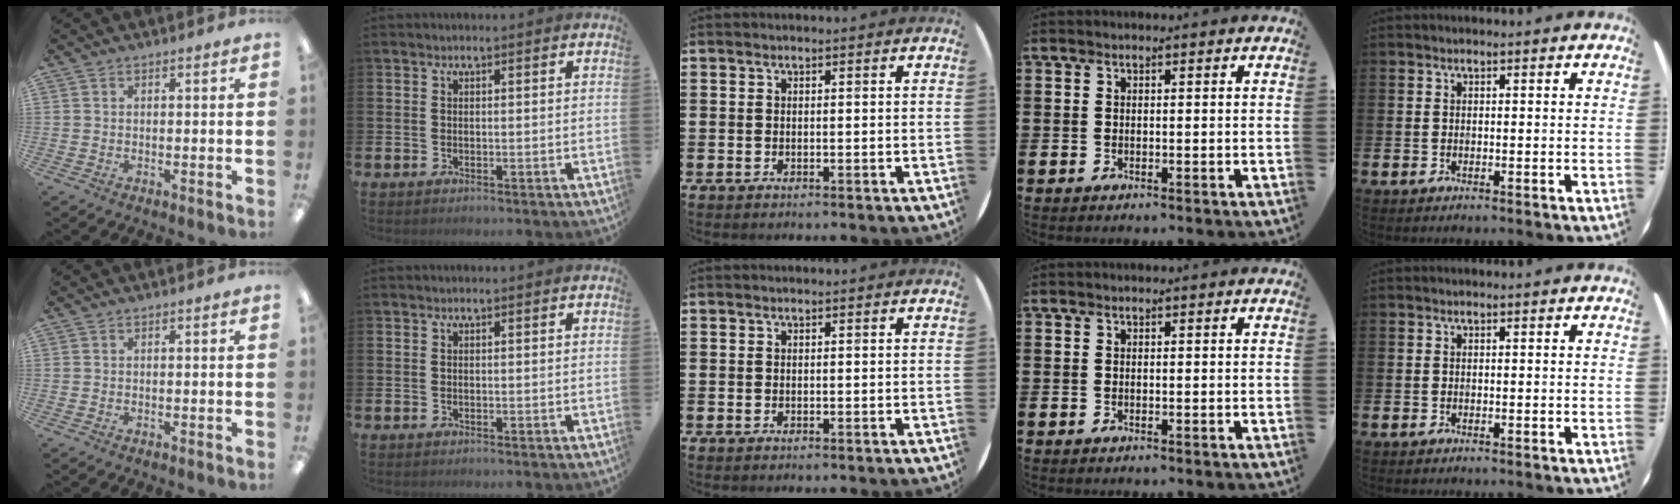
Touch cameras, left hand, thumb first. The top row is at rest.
{}